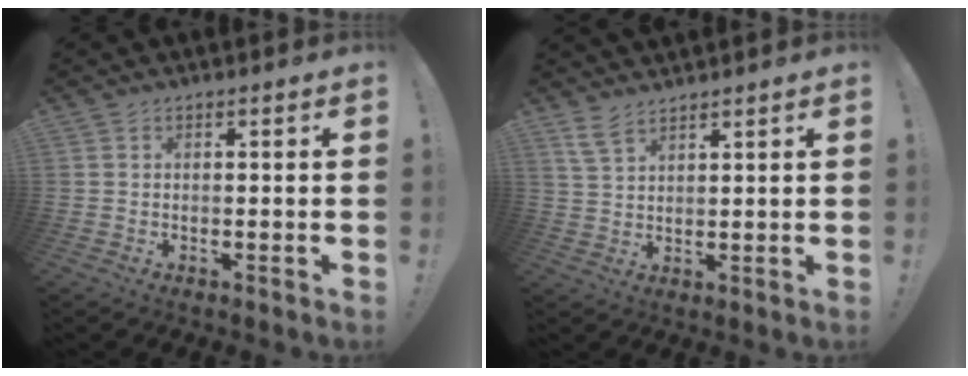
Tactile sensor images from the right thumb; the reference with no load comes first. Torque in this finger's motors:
{"motor_torque": [-0.16, 0.18, -0.34, 0.27, 0.02]}